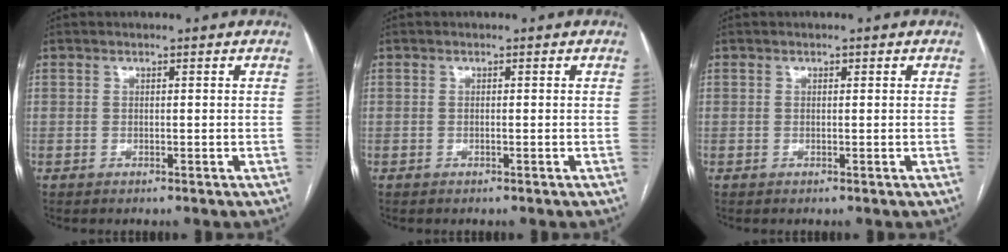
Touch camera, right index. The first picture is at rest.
{"total": 0.0}
{"total": 0.5, "force": [0.2, 0.3, 0.4], "torque": [-0.007, 0.002, 0.003]}